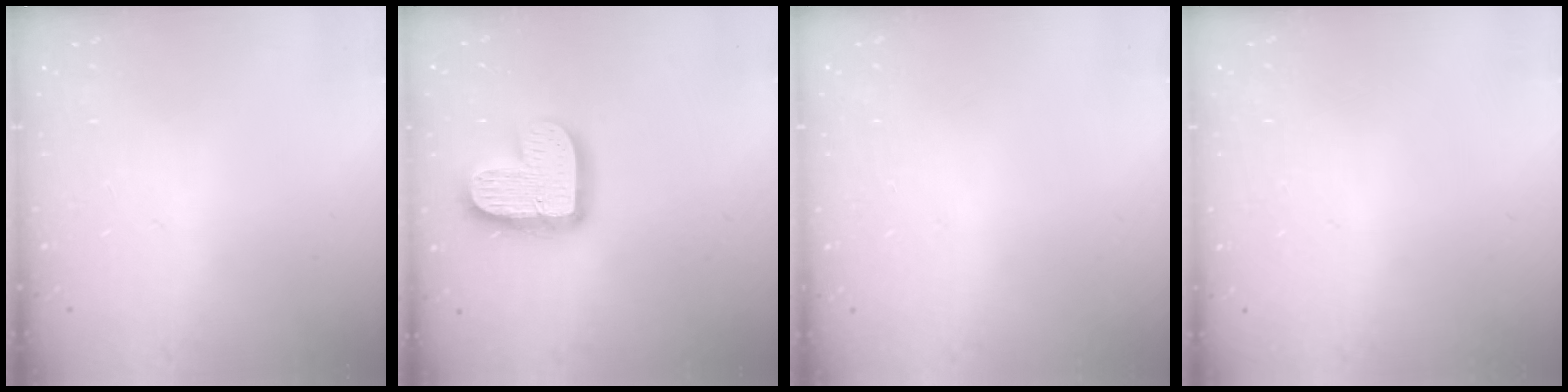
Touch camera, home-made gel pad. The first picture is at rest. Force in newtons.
{"total": 17.0, "press": 17.0, "slide": 1.4}
{"total": 0.0}
{"total": 0.0}